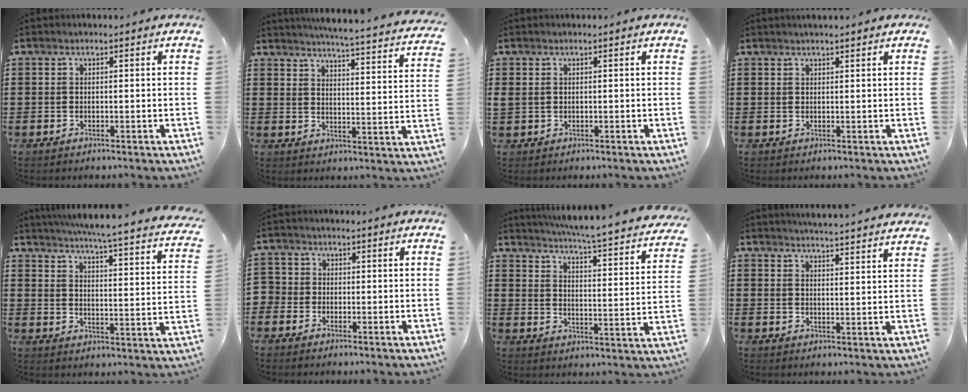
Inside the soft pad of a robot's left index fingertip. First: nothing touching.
{"total": 4.4, "force": [4.2, -0.6, 1.3], "torque": [-0.039, -0.044, 0.065]}
{"total": 0.8, "force": [0.3, 0.7, 0.3], "torque": [-0.010, 0.005, 0.004]}
{"total": 1.1, "force": [0.9, 0.0, 0.5], "torque": [-0.011, 0.000, 0.018]}
{"total": 4.7, "force": [4.1, -0.8, 2.1], "torque": [-0.063, -0.041, 0.061]}
{"total": 2.1, "force": [-0.9, 1.9, -0.1], "torque": [-0.011, 0.004, -0.023]}
{"total": 4.8, "force": [4.4, -0.8, 1.7], "torque": [-0.058, -0.043, 0.067]}
{"total": 3.8, "force": [3.7, -0.8, 0.2], "torque": [-0.017, -0.023, 0.066]}